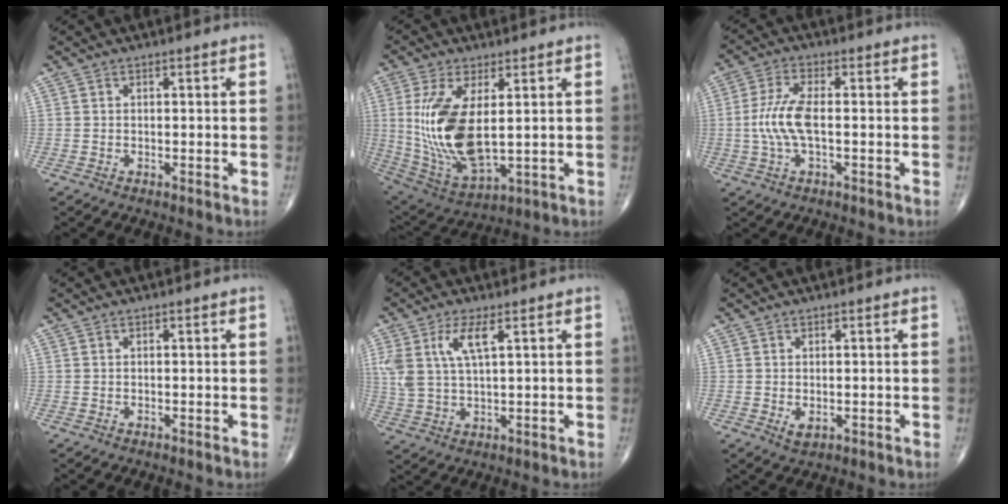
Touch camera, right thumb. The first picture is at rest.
{"total": 16.5, "force": [1.7, 7.3, 14.7], "torque": [-0.301, -0.021, 0.051]}
{"total": 7.3, "force": [-0.7, 2.6, 6.8], "torque": [-0.164, 0.011, -0.017]}
{"total": 0.0}
{"total": 7.5, "force": [3.1, 2.5, 6.4], "torque": [-0.149, -0.006, 0.068]}
{"total": 1.8, "force": [-0.2, 1.1, 1.4], "torque": [-0.020, -0.002, 0.003]}